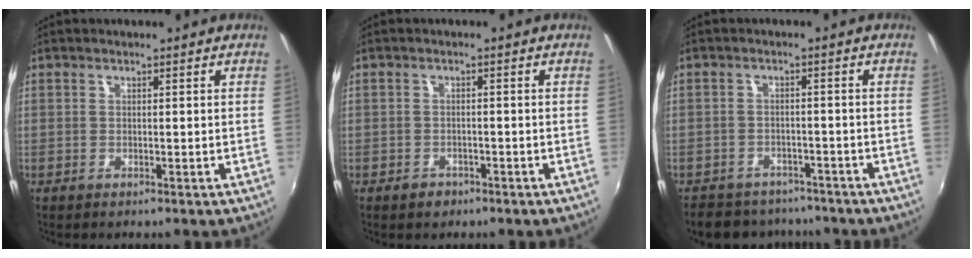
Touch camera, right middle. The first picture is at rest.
{"total": 2.1, "force": [-1.3, 1.5, 0.4], "torque": [-0.011, 0.000, -0.019]}
{"total": 11.0, "force": [-9.4, 4.9, 3.1], "torque": [-0.076, 0.006, -0.131]}